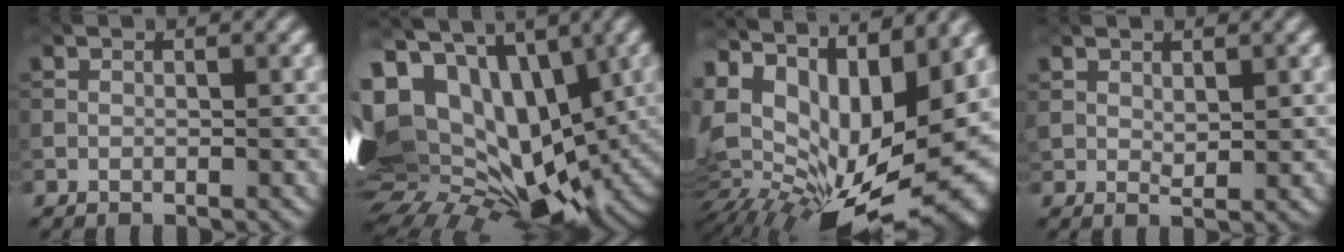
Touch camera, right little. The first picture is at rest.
{"total": 20.6, "force": [2.3, 14.0, 15.0], "torque": [-0.281, -0.008, 0.071]}
{"total": 14.8, "force": [-0.9, 8.3, 12.2], "torque": [-0.201, -0.013, 0.004]}
{"total": 1.5, "force": [1.1, 0.5, 0.8], "torque": [-0.013, -0.003, 0.025]}